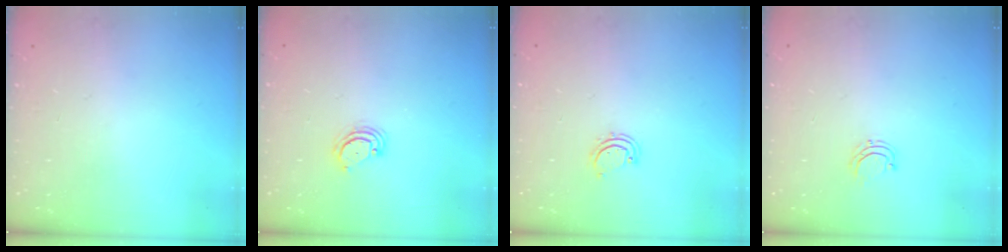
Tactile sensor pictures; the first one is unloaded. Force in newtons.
{"total": 4.2, "press": 4.1, "slide": 0.3}
{"total": 2.9, "press": 2.9, "slide": 0.3}
{"total": 4.3, "press": 4.3, "slide": 0.3}